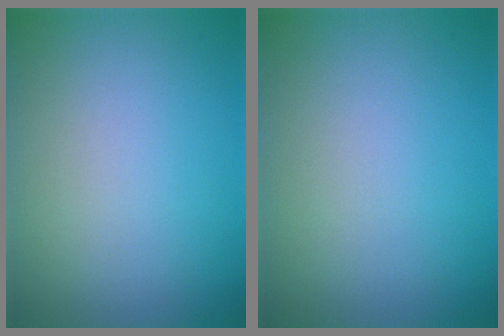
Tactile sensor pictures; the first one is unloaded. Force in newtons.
{"total": 0.0}